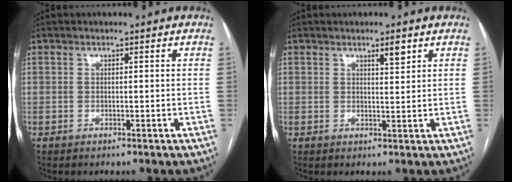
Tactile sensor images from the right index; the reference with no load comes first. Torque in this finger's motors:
{"motor_torque": [0.14, 0.13, 0.01, 0.03]}